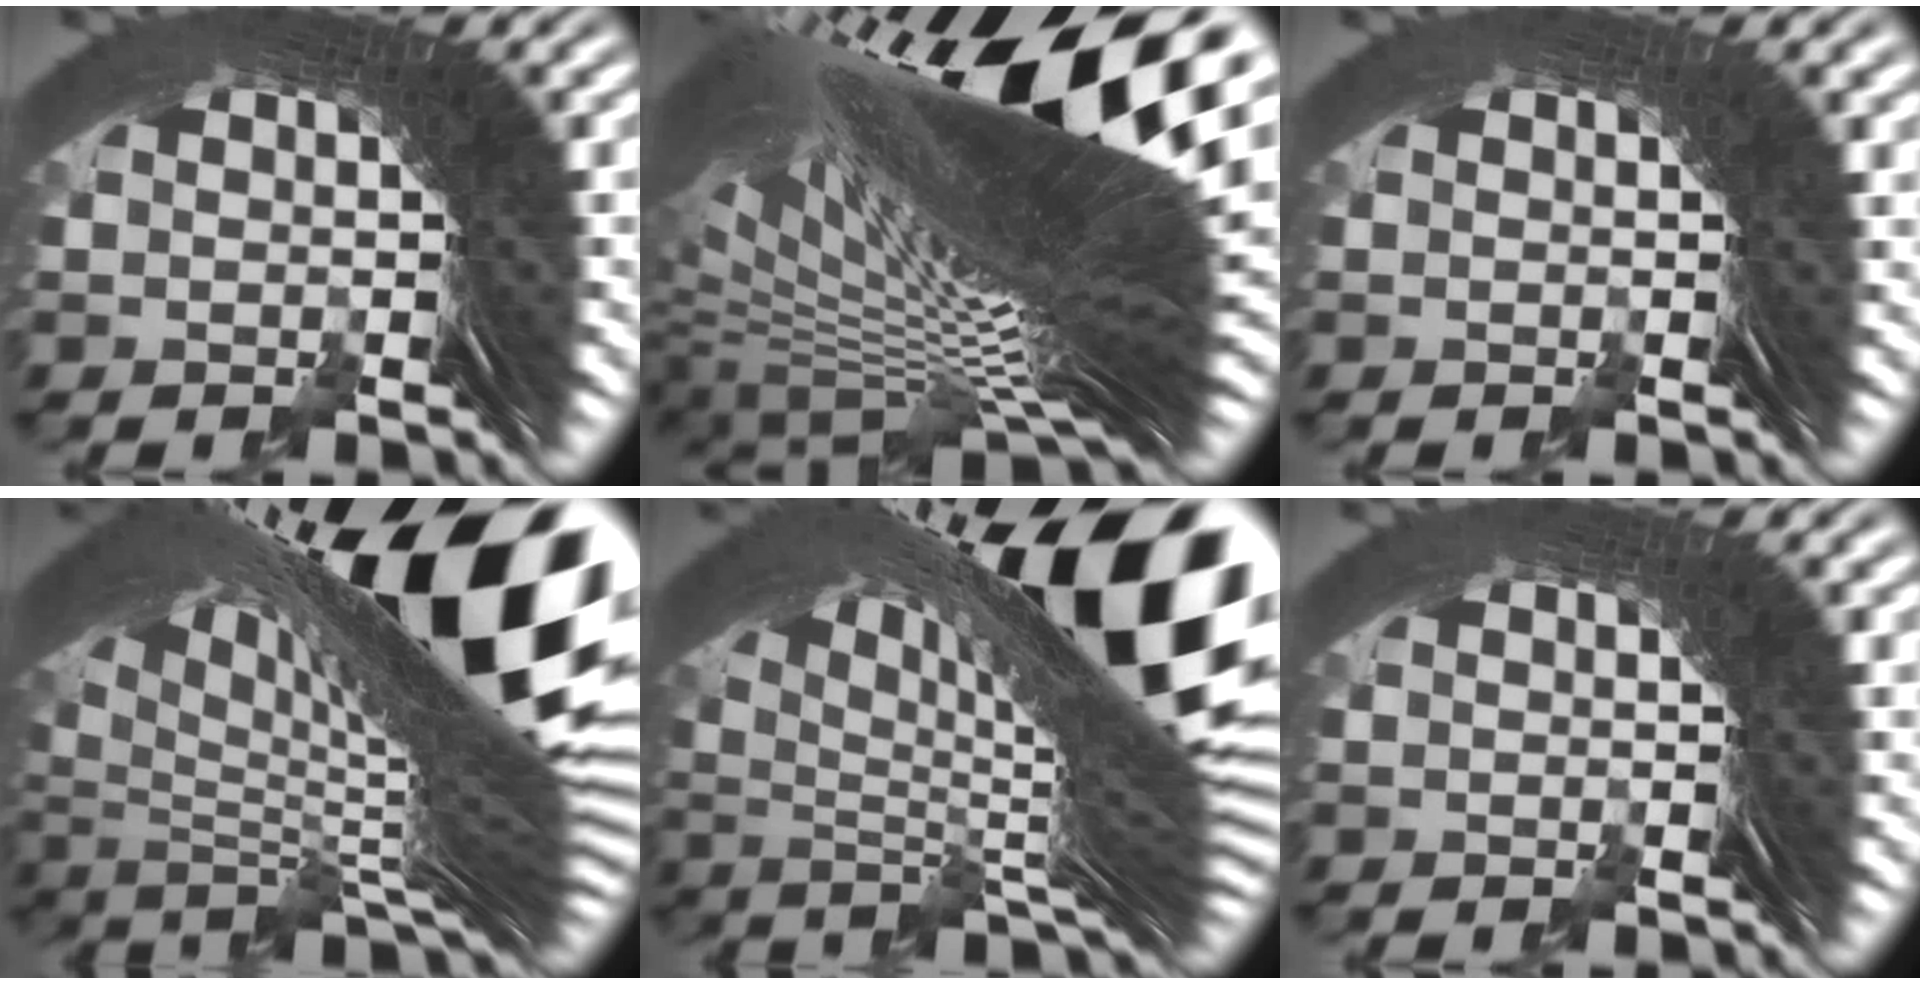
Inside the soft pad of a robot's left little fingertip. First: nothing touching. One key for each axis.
{"total": 35.5, "fx": 3.7, "fy": 14.5, "fz": 32.1, "tx": -0.507, "ty": 0.012, "tz": 0.062}
{"total": 1.3, "fx": 0.5, "fy": 0.2, "fz": 1.2, "tx": -0.007, "ty": 0.008, "tz": 0.002}
{"total": 26.5, "fx": 3.9, "fy": 11.0, "fz": 23.7, "tx": -0.327, "ty": 0.023, "tz": 0.053}
{"total": 22.6, "fx": 3.7, "fy": 9.3, "fz": 20.2, "tx": -0.281, "ty": 0.009, "tz": 0.053}
{"total": 0.7, "fx": 0.3, "fy": 0.0, "fz": 0.7, "tx": -0.004, "ty": 0.006, "tz": 0.001}